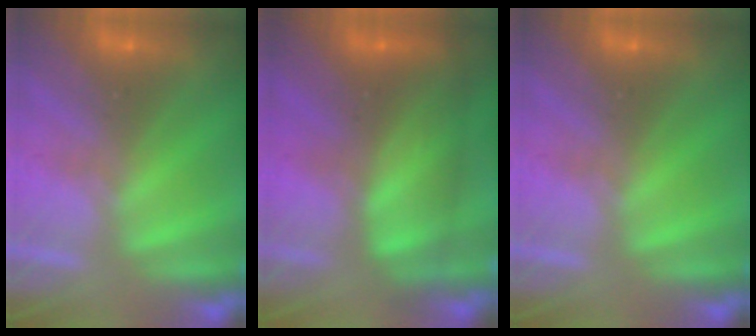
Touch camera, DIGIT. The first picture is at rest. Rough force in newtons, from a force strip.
{"total": 7.3}
{"total": 0.0}